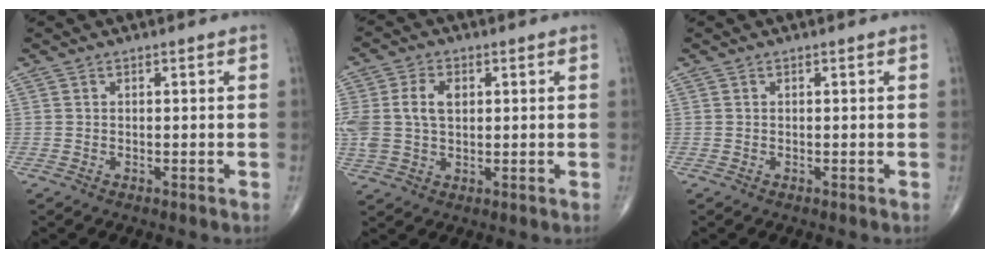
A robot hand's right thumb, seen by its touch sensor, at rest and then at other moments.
{"total": 9.9, "force": [1.5, 6.6, 7.1], "torque": [-0.170, 0.010, 0.035]}
{"total": 0.0}